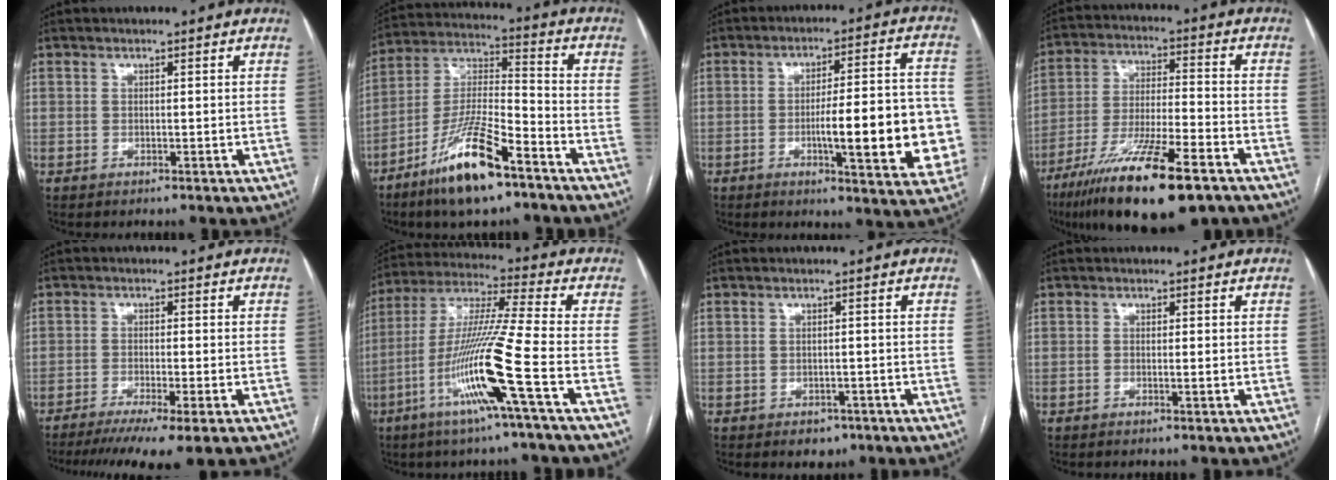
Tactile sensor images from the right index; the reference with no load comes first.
{"total": 14.8, "force": [-9.3, 2.7, 11.2], "torque": [-0.224, -0.010, -0.172]}
{"total": 16.8, "force": [-3.5, 3.3, 16.1], "torque": [-0.169, 0.025, -0.035]}
{"total": 18.9, "force": [-12.0, 2.9, 14.3], "torque": [-0.251, -0.040, -0.210]}
{"total": 10.6, "force": [-7.6, 0.6, 7.3], "torque": [-0.109, -0.020, -0.118]}
{"total": 15.5, "force": [-6.0, -1.8, 14.2], "torque": [-0.283, -0.012, -0.117]}
{"total": 2.6, "force": [-1.6, 1.8, 1.1], "torque": [-0.009, 0.003, -0.012]}
{"total": 0.6, "force": [0.0, 0.1, 0.6], "torque": [-0.007, 0.002, 0.002]}